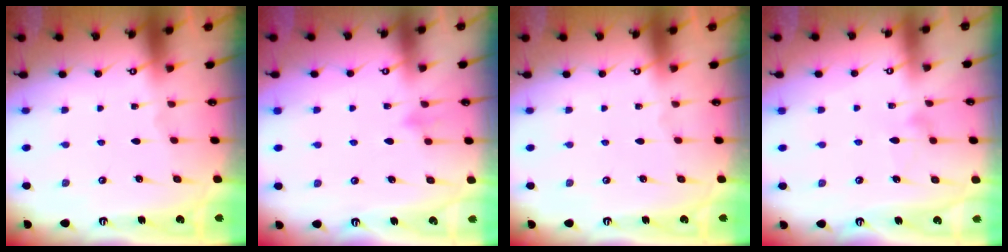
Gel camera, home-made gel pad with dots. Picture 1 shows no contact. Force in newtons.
{"total": 7.1, "press": 7.0, "slide": 0.7}
{"total": 0.0}
{"total": 7.5, "press": 7.5, "slide": 0.4}